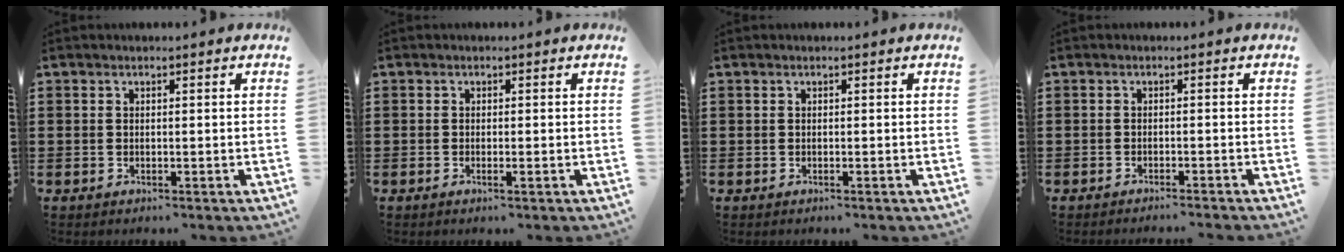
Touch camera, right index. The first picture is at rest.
{"total": 0.9, "force": [-0.3, -0.2, 0.8], "torque": [-0.015, -0.008, -0.004]}
{"total": 0.0}
{"total": 1.2, "force": [-1.1, -0.3, 0.3], "torque": [-0.007, 0.000, -0.022]}